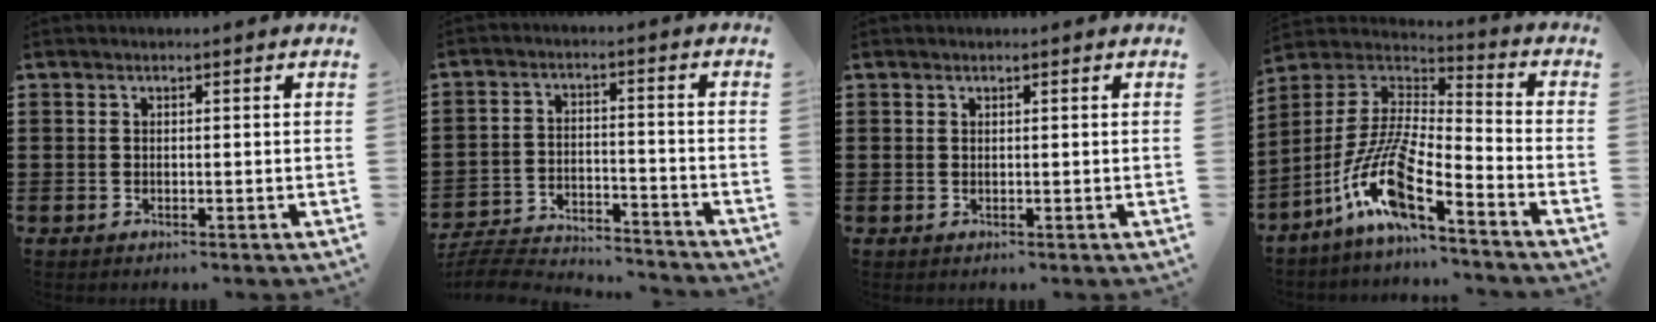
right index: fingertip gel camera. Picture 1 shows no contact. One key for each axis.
{"total": 6.2, "fx": -6.1, "fy": 0.4, "fz": 1.2, "tx": -0.035, "ty": 0.000, "tz": -0.125}
{"total": 0.0}
{"total": 11.9, "fx": -7.5, "fy": 2.2, "fz": 9.0, "tx": -0.206, "ty": -0.013, "tz": -0.155}